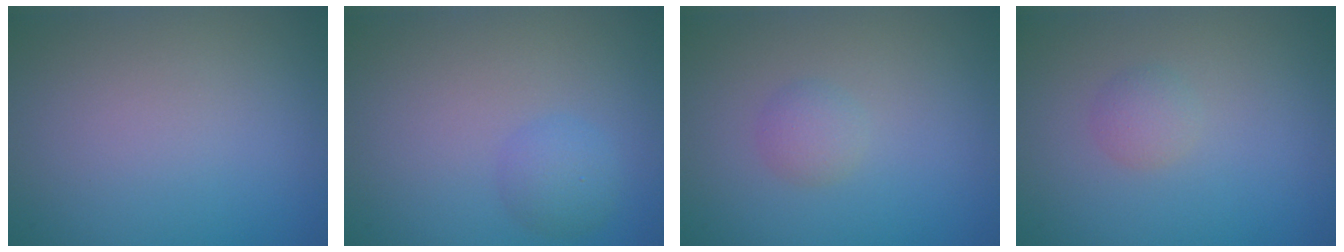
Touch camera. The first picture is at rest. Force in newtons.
{"total": 1.9, "press": 1.9, "slide": 0.1}
{"total": 1.4, "press": 1.4, "slide": 0.1}
{"total": 1.3, "press": 1.3, "slide": 0.1}